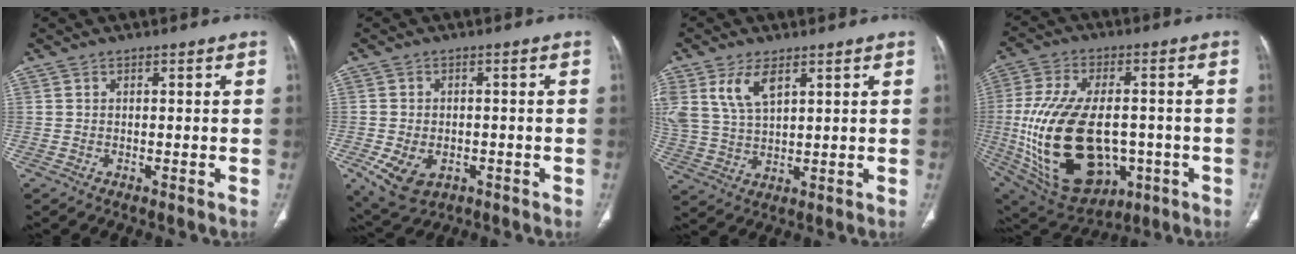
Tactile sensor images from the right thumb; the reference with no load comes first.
{"total": 8.0, "force": [-2.9, 5.5, 5.0], "torque": [-0.089, 0.005, -0.035]}
{"total": 8.6, "force": [4.4, 4.1, 6.1], "torque": [-0.125, -0.010, 0.096]}
{"total": 26.9, "force": [-3.8, 16.0, 21.3], "torque": [-0.427, -0.005, -0.027]}